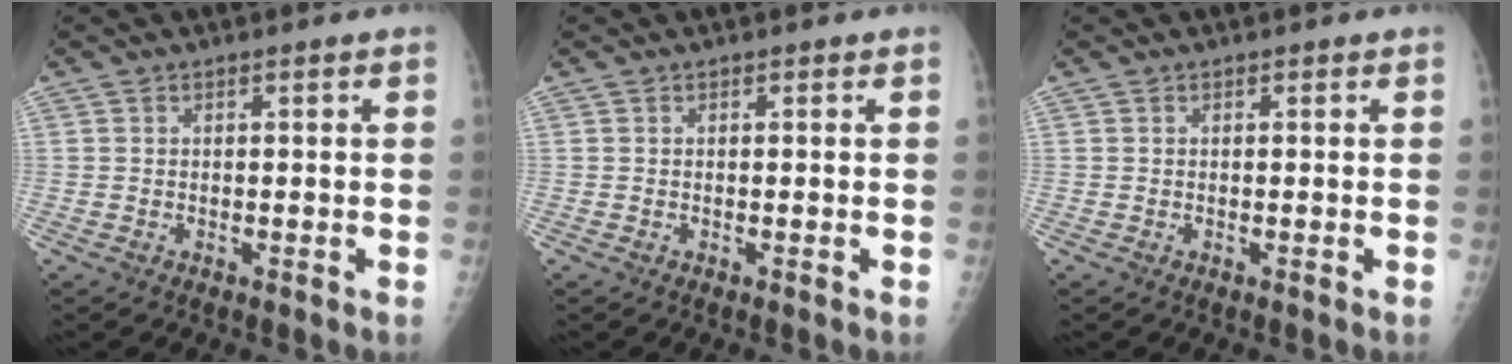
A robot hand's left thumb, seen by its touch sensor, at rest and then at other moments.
{"total": 0.0}
{"total": 0.0}